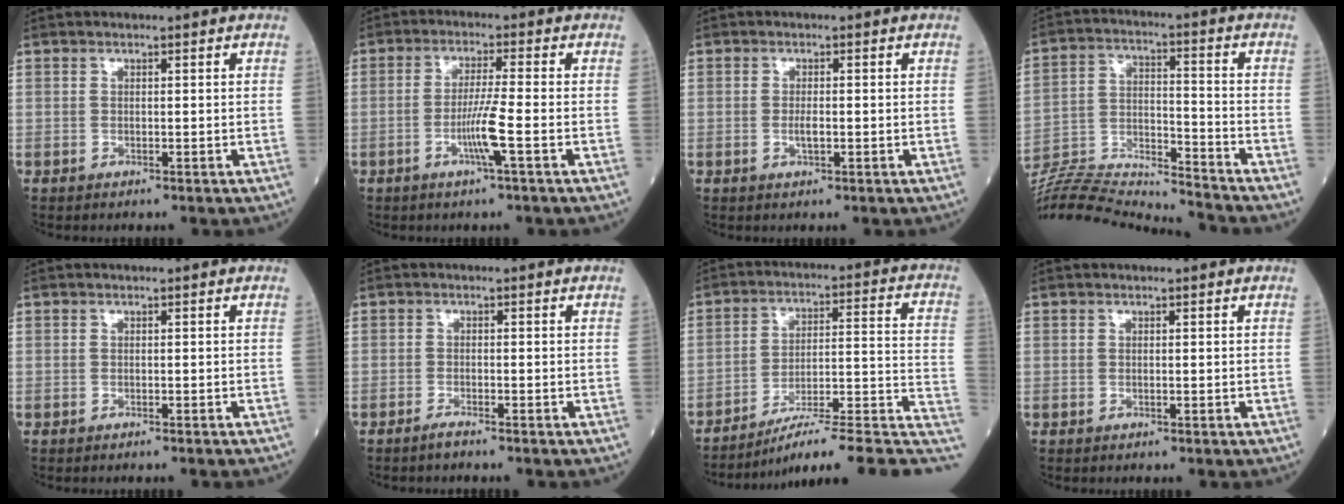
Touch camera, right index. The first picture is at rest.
{"total": 5.1, "force": [-1.8, -0.9, 4.7], "torque": [-0.092, -0.007, -0.038]}
{"total": 1.5, "force": [-0.3, 0.3, 1.4], "torque": [-0.032, -0.001, -0.004]}
{"total": 19.6, "force": [-18.8, -0.9, 5.3], "torque": [-0.113, -0.003, -0.317]}
{"total": 1.2, "force": [-1.1, -0.1, 0.5], "torque": [-0.009, 0.000, -0.013]}
{"total": 1.4, "force": [-1.3, -0.1, 0.6], "torque": [-0.021, -0.003, -0.024]}
{"total": 17.8, "force": [-13.1, 1.0, 12.0], "torque": [-0.119, 0.043, -0.191]}
{"total": 0.0}